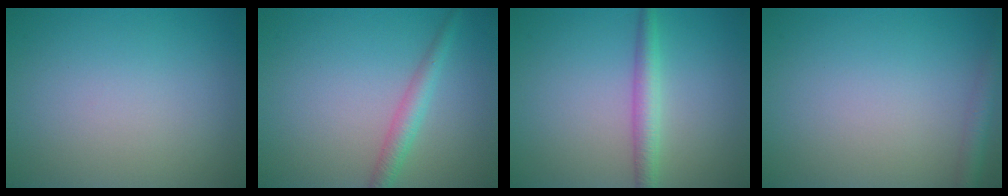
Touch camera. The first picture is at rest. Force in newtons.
{"total": 2.2, "press": 2.2, "slide": 0.2}
{"total": 2.6, "press": 2.6, "slide": 0.1}
{"total": 2.1, "press": 2.1, "slide": 0.1}